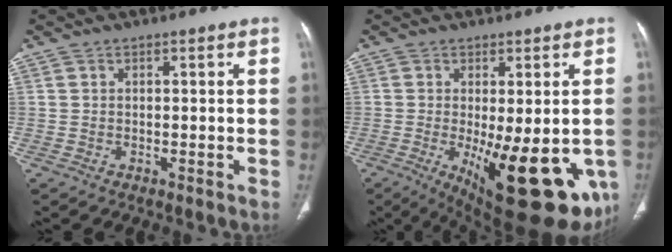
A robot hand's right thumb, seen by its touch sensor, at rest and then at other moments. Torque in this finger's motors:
{"motor_torque": [0.52, 2.18, 0.83, 0.01, 0.43]}